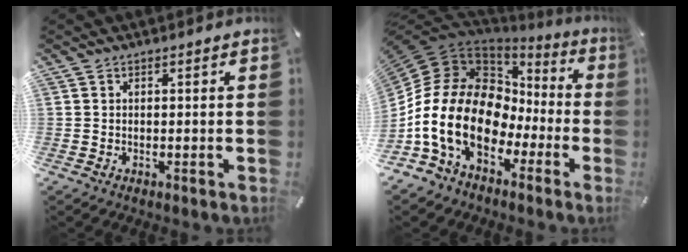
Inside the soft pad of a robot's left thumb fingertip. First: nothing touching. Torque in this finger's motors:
{"motor_torque": [1.35, 3.26, 2.77, 0.00, 1.00]}